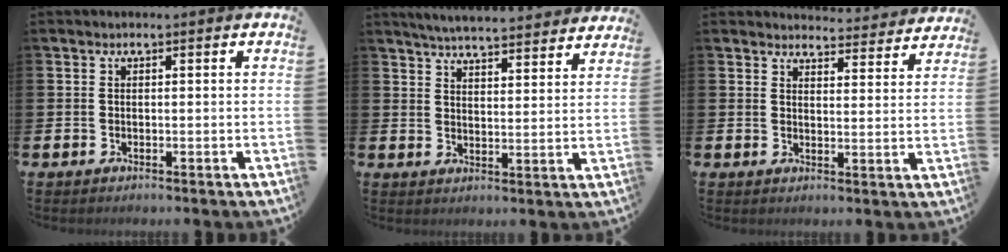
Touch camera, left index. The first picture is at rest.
{"total": 5.5, "force": [5.4, 0.2, 1.0], "torque": [-0.031, -0.038, 0.095]}
{"total": 4.2, "force": [4.2, 0.5, 0.0], "torque": [-0.001, -0.033, 0.074]}